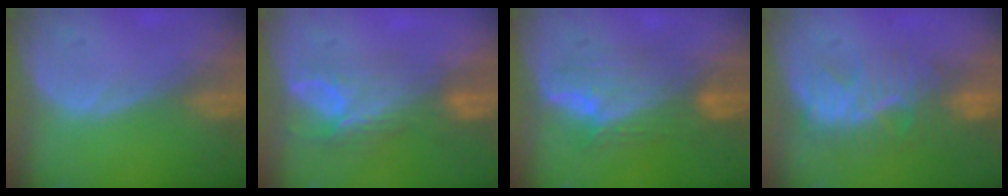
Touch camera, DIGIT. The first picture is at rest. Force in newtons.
{"total": 7.8, "press": 6.8, "slide": 3.9}
{"total": 7.6, "press": 7.4, "slide": 1.5}
{"total": 8.6, "press": 8.0, "slide": 2.9}